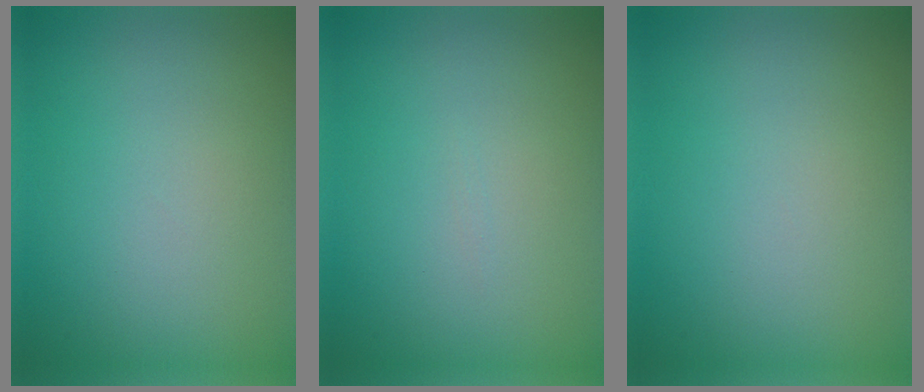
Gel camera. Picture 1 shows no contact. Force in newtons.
{"total": 0.0}
{"total": 0.0}